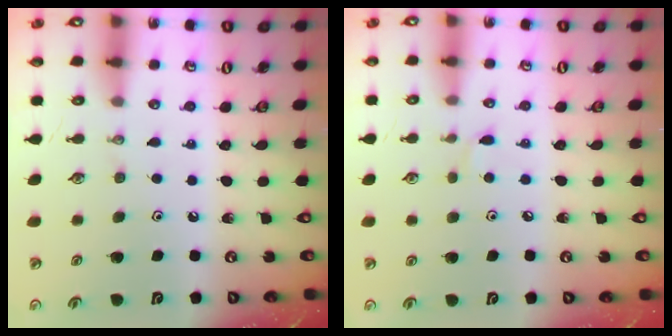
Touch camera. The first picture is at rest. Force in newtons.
{"total": 4.1, "press": 4.0, "slide": 0.6}